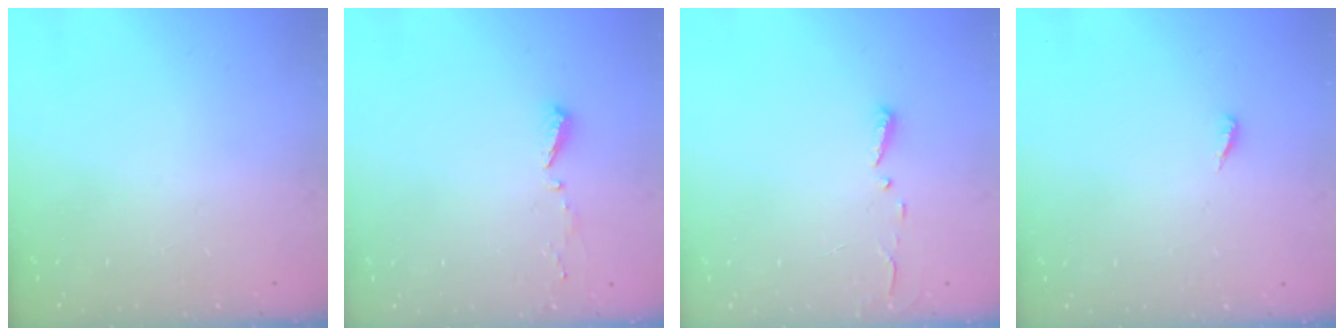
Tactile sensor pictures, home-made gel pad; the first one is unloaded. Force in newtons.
{"total": 4.0, "press": 4.0, "slide": 0.4}
{"total": 3.0, "press": 2.9, "slide": 0.3}
{"total": 3.0, "press": 3.0, "slide": 0.2}